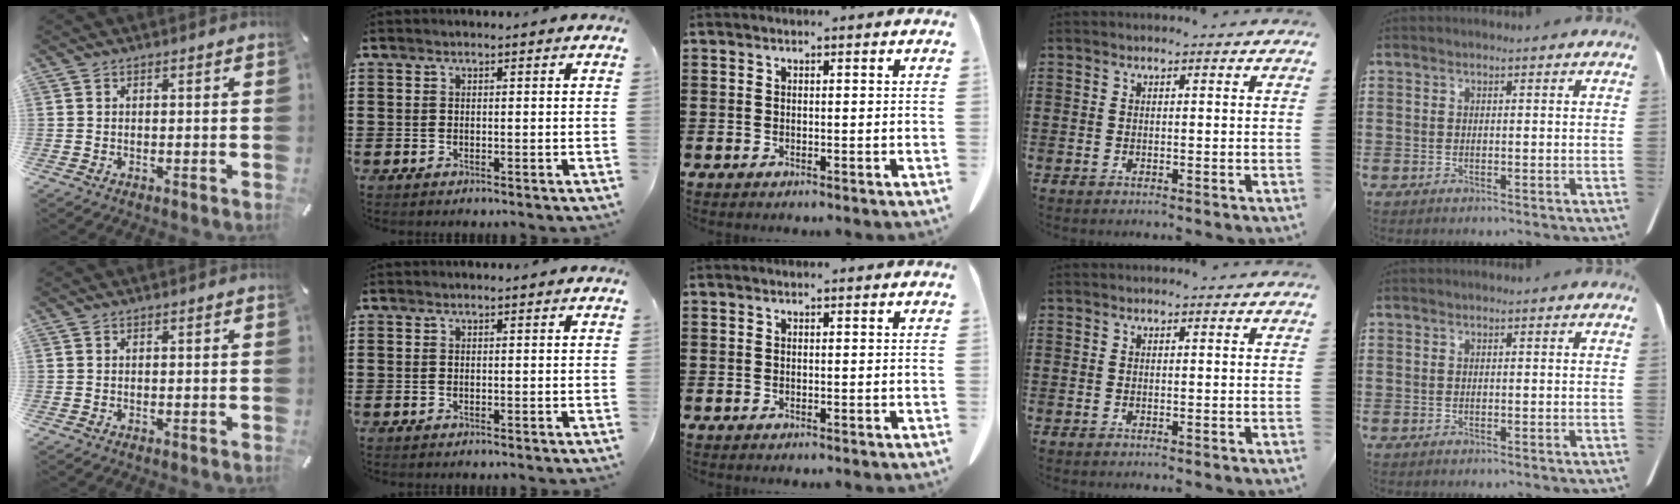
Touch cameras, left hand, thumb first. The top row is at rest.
{}